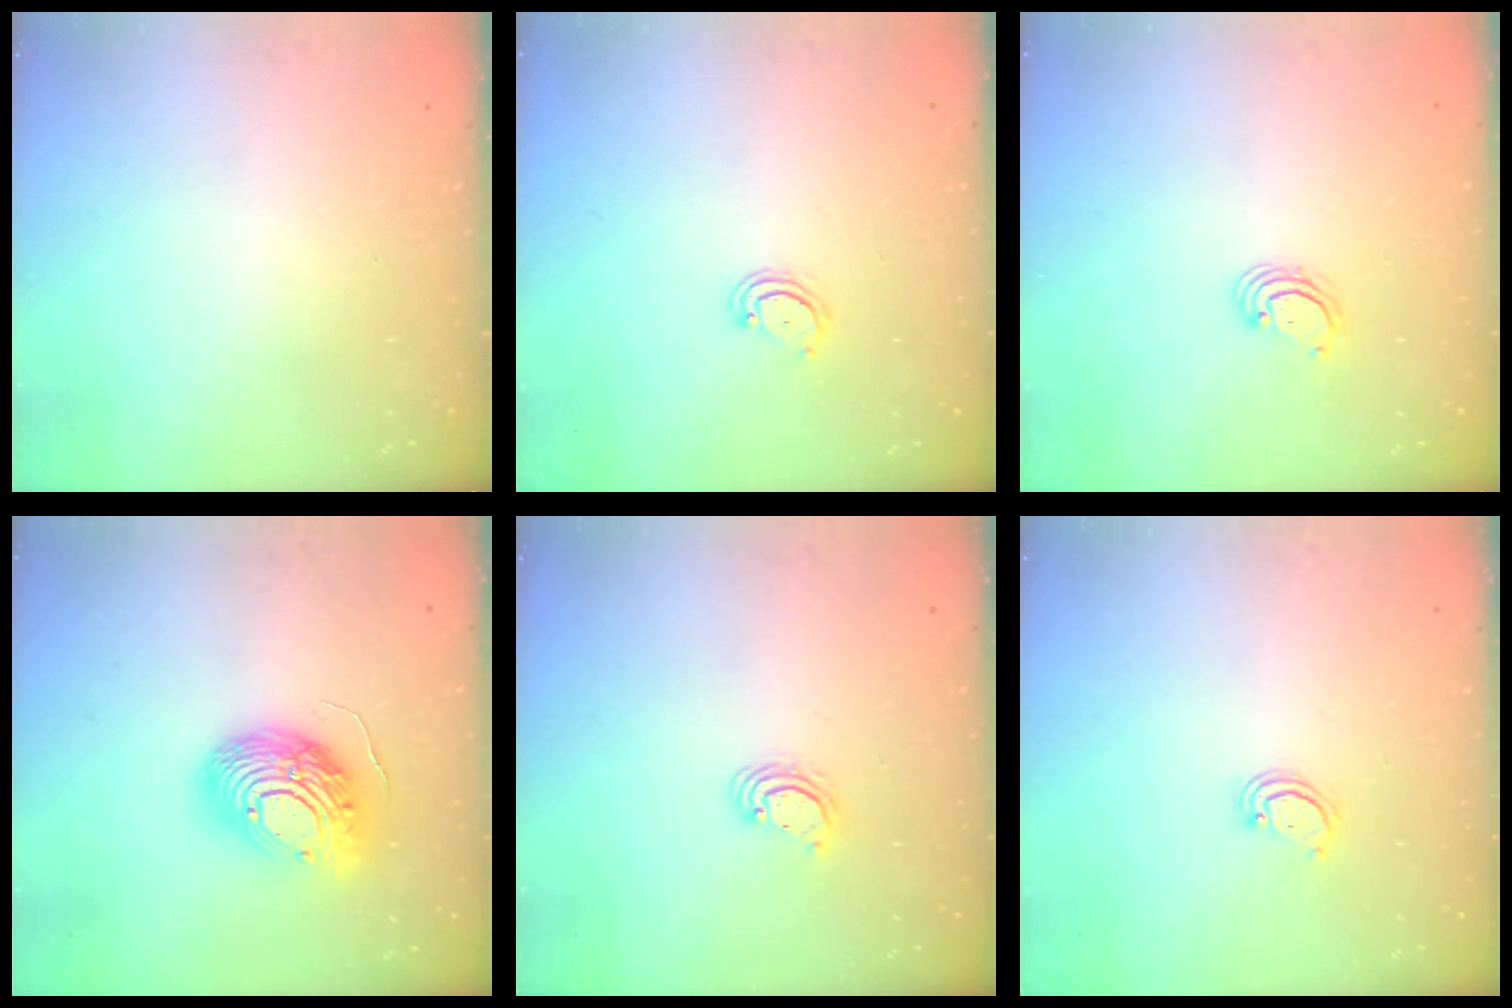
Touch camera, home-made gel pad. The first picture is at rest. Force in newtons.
{"total": 3.7, "press": 3.7, "slide": 0.3}
{"total": 2.6, "press": 2.6, "slide": 0.3}
{"total": 17.3, "press": 17.2, "slide": 1.6}
{"total": 3.3, "press": 3.3, "slide": 0.2}
{"total": 2.6, "press": 2.6, "slide": 0.3}